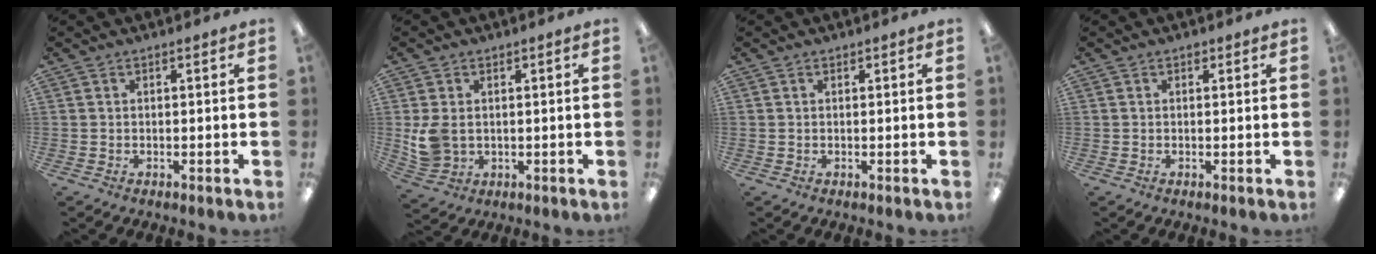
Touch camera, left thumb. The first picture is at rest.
{"total": 6.4, "force": [0.7, 5.1, 3.9], "torque": [-0.082, 0.004, 0.015]}
{"total": 0.0}
{"total": 0.5, "force": [0.3, 0.4, 0.1], "torque": [-0.003, 0.003, 0.005]}